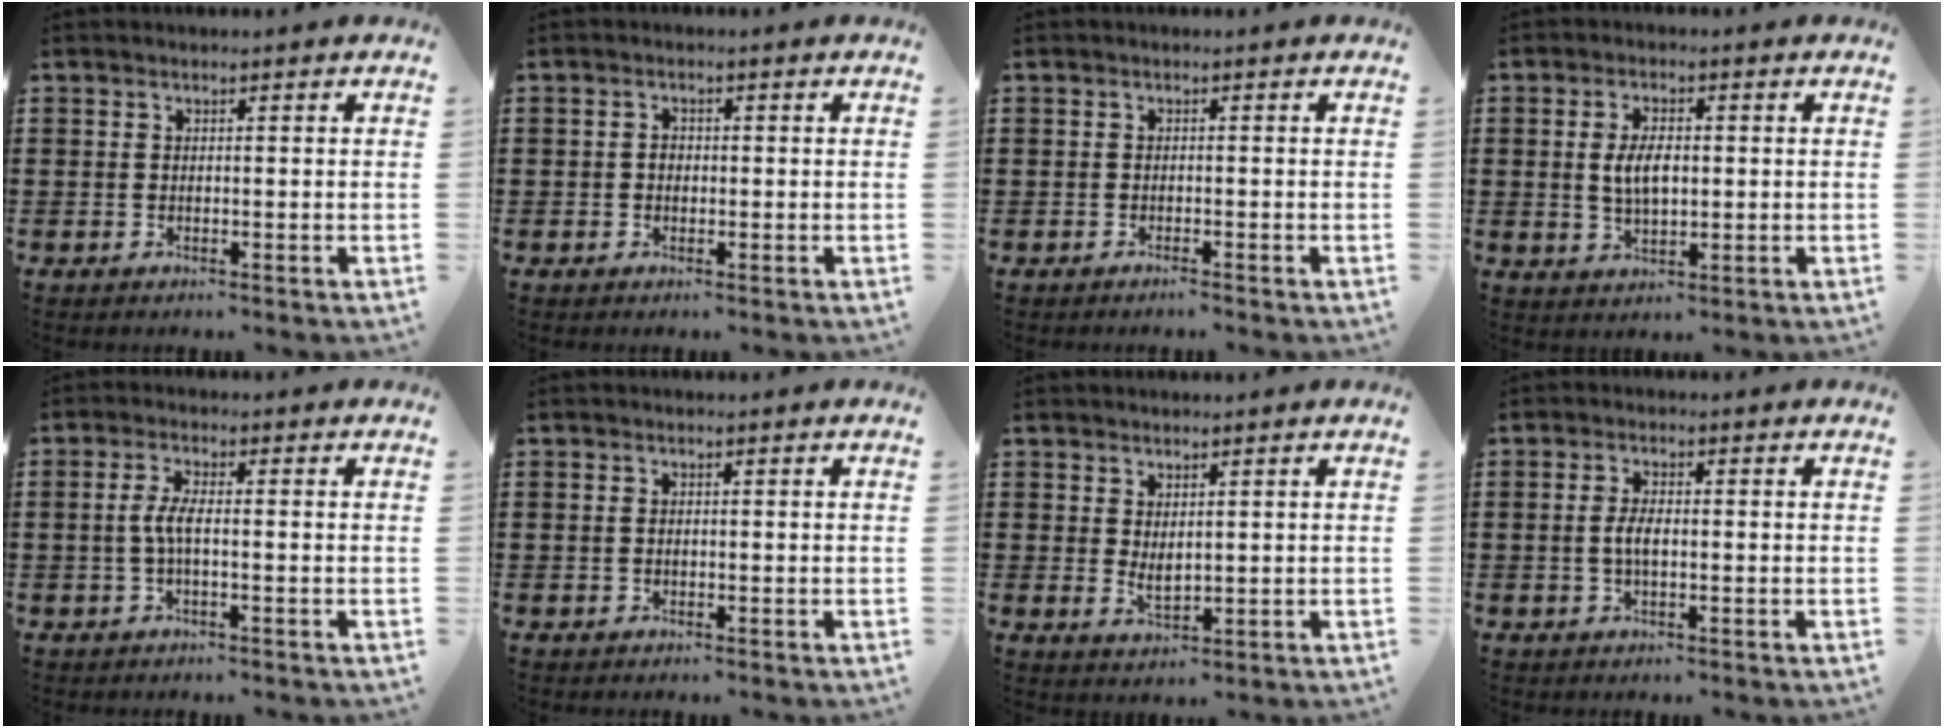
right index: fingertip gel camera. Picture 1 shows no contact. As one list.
[{"total": 1.2, "force": [-0.2, 0.9, 0.8], "torque": [-0.017, 0.003, -0.004]}, {"total": 0.7, "force": [-0.7, 0.0, 0.1], "torque": [-0.004, -0.002, -0.014]}, {"total": 4.9, "force": [0.3, 2.3, 4.3], "torque": [-0.086, 0.001, -0.001]}, {"total": 3.4, "force": [-0.6, 0.8, 3.3], "torque": [-0.083, -0.005, -0.019]}, {"total": 0.7, "force": [-0.1, 0.4, 0.5], "torque": [-0.012, 0.002, -0.002]}, {"total": 2.2, "force": [0.9, 0.9, 1.8], "torque": [-0.034, 0.000, 0.018]}, {"total": 2.8, "force": [-0.3, 1.0, 2.6], "torque": [-0.065, -0.005, -0.011]}]